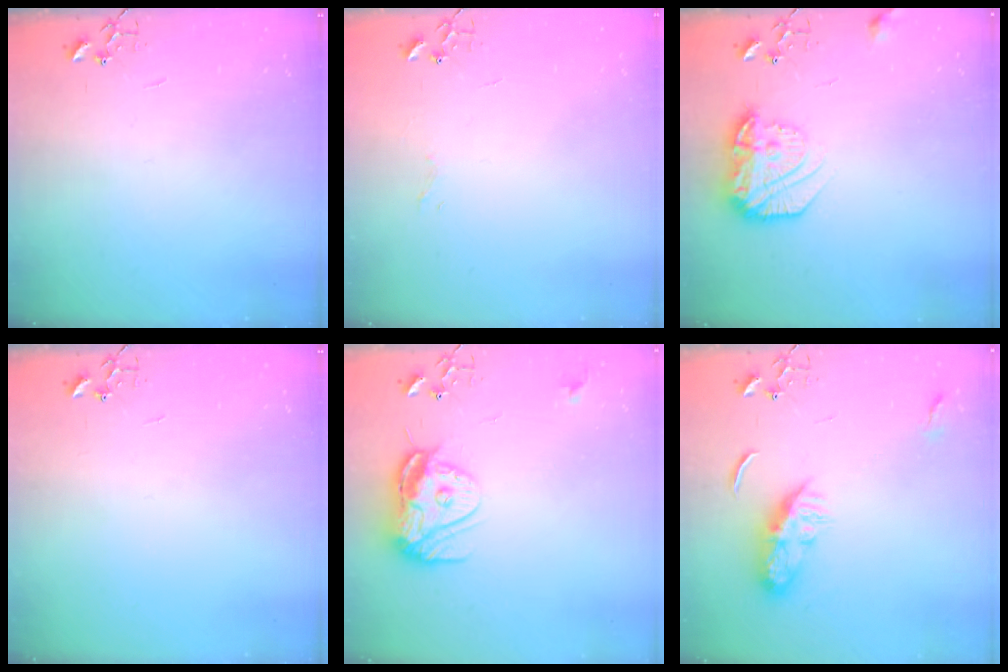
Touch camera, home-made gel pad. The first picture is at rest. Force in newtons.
{"total": 3.3, "press": 3.3, "slide": 0.3}
{"total": 15.3, "press": 15.2, "slide": 1.0}
{"total": 0.0}
{"total": 12.4, "press": 12.4, "slide": 1.4}
{"total": 8.7, "press": 8.7, "slide": 0.4}